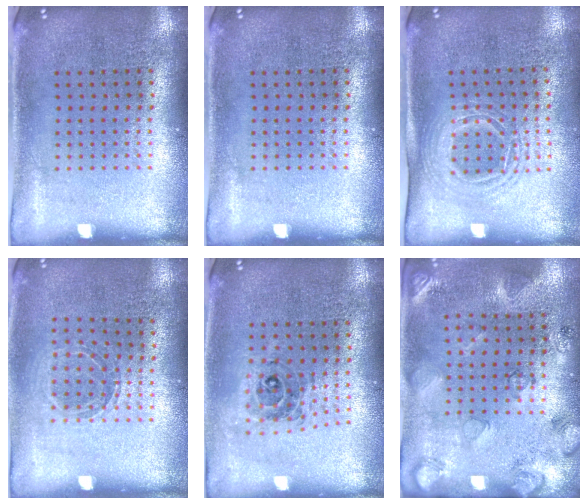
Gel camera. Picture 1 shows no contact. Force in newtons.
{"total": 0.0}
{"total": 1.5, "press": 1.3, "slide": 0.9}
{"total": 1.0, "press": 1.0, "slide": 0.2}
{"total": 0.6, "press": 0.6, "slide": 0.2}
{"total": 2.3, "press": 1.8, "slide": 1.4}